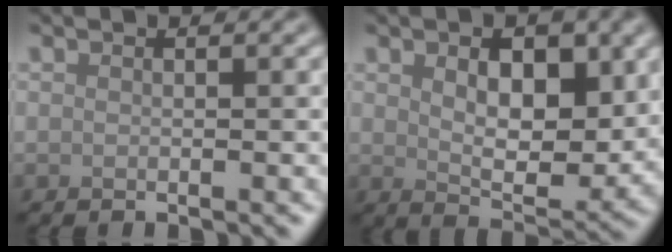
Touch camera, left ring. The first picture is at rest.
{"total": 6.6, "force": [1.6, 3.7, 5.3], "torque": [-0.077, -0.012, 0.030]}